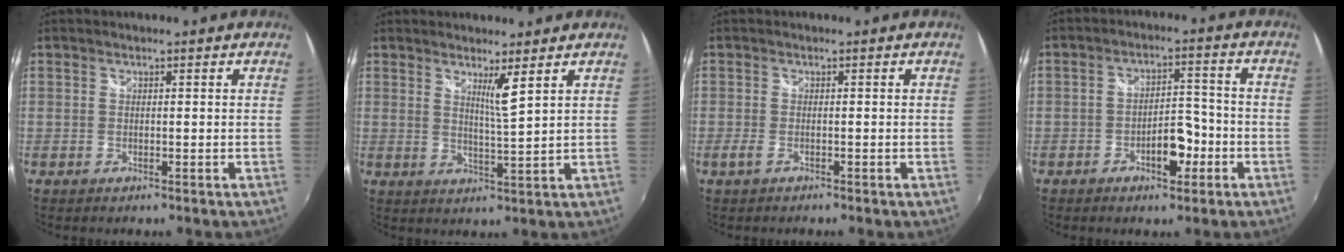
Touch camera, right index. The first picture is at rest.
{"total": 3.8, "force": [2.4, -0.6, 2.9], "torque": [-0.051, -0.013, 0.033]}
{"total": 1.6, "force": [-1.0, 0.5, 1.1], "torque": [-0.026, -0.004, -0.022]}
{"total": 6.2, "force": [-3.0, 2.9, 4.6], "torque": [-0.076, 0.010, -0.038]}